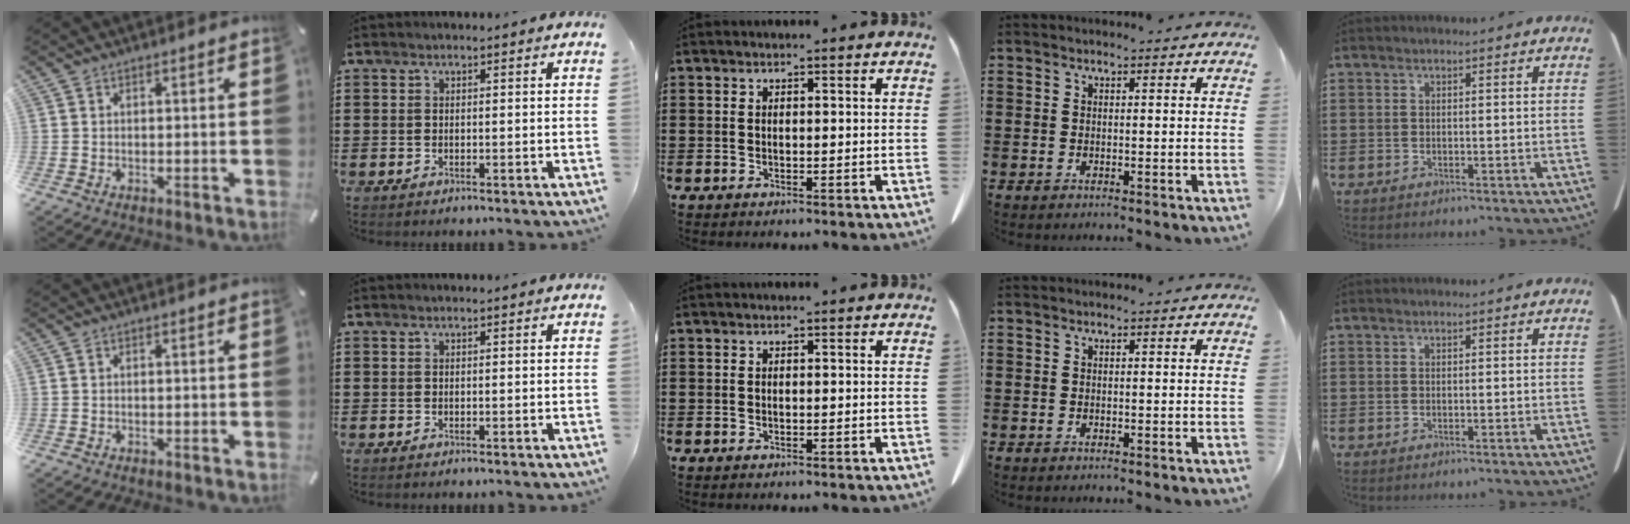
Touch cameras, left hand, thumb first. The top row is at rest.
{}